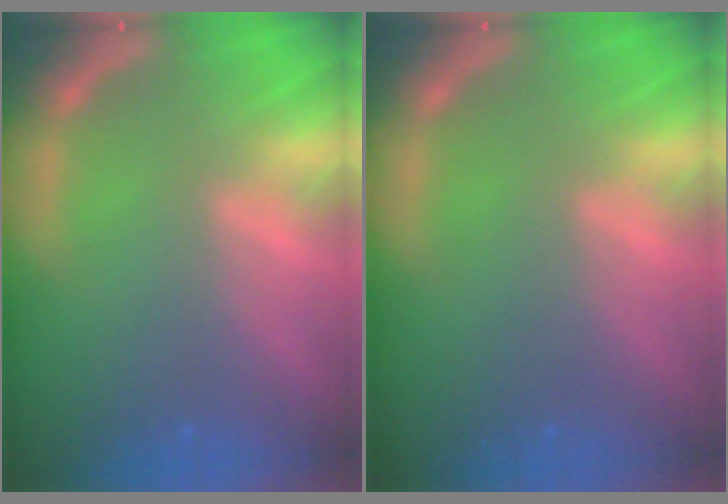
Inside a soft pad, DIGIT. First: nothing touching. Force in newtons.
{"total": 0.0}